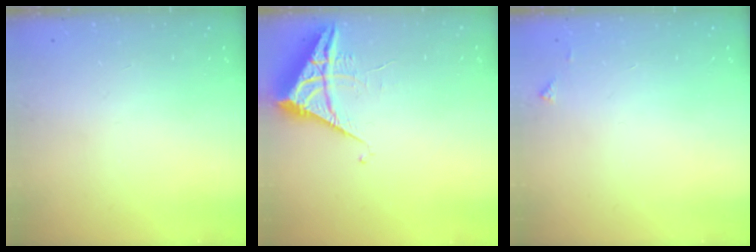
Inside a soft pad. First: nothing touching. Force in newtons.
{"total": 6.1, "press": 6.1, "slide": 0.3}
{"total": 3.8, "press": 3.7, "slide": 0.6}